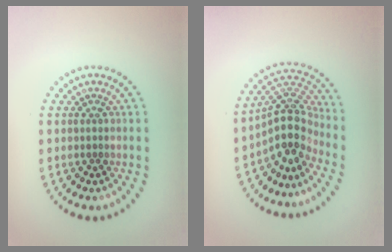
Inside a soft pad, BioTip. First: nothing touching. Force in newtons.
{"total": 4.6, "press": 3.4, "slide": 3.1}